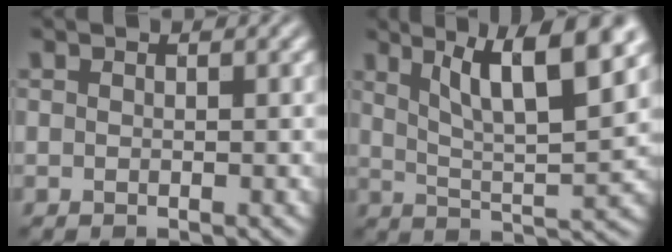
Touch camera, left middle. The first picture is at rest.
{"total": 10.4, "force": [4.9, 3.1, 8.7], "torque": [-0.135, 0.005, 0.077]}